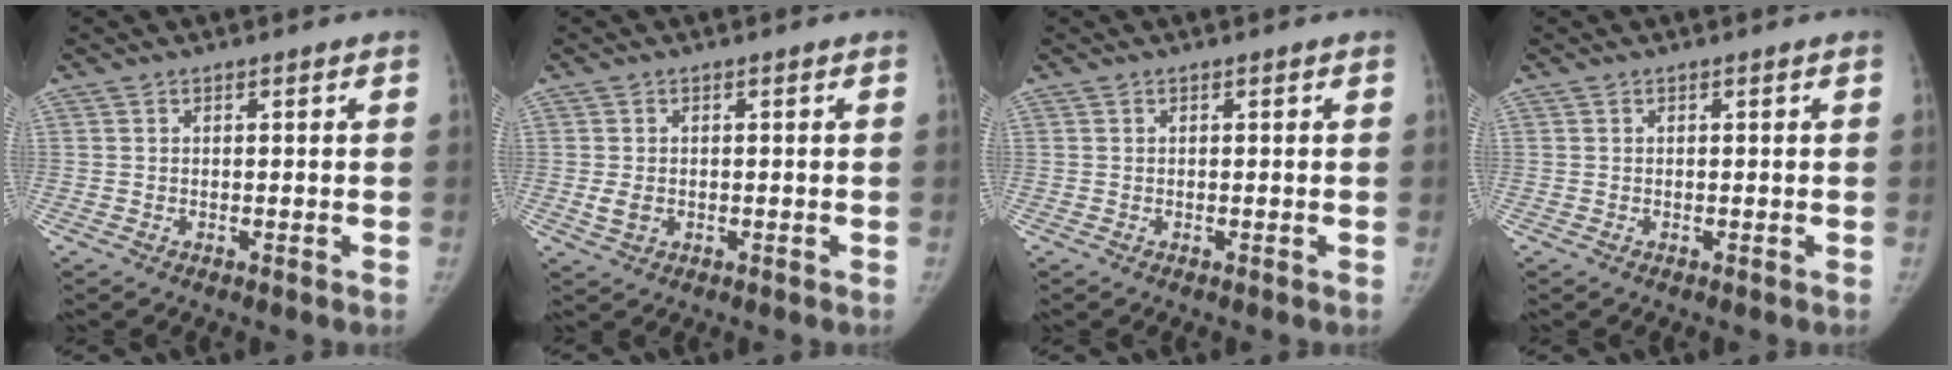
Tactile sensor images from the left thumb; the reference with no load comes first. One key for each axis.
{"total": 2.5, "fx": -0.4, "fy": 1.8, "fz": 1.6, "tx": -0.026, "ty": -0.002, "tz": -0.003}
{"total": 0.0}
{"total": 0.0}